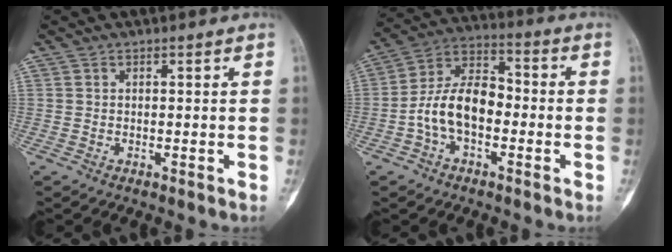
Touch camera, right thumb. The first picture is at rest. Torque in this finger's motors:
{"motor_torque": [0.14, 0.12, 0.92, -0.55, 0.06]}